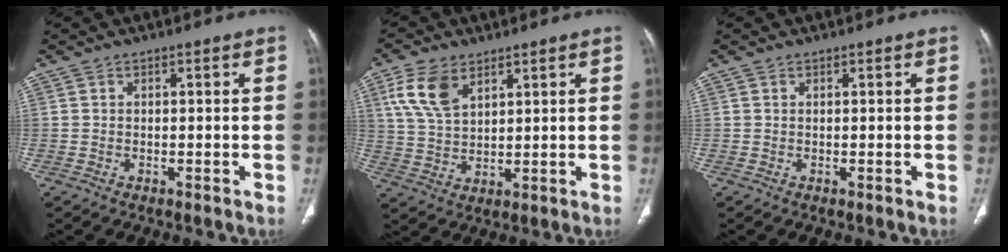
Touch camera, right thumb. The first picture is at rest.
{"total": 8.9, "force": [4.5, 5.1, 5.8], "torque": [-0.111, -0.009, 0.095]}
{"total": 0.0}